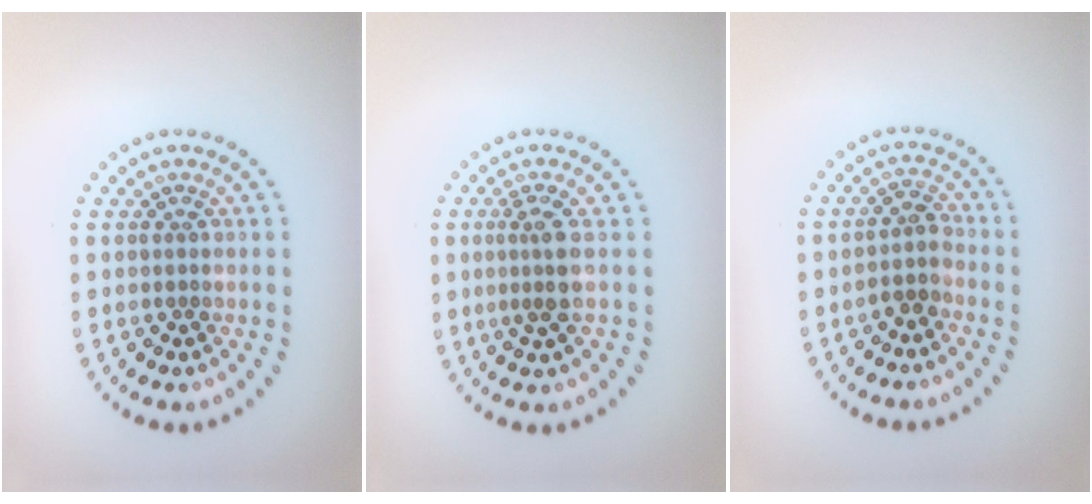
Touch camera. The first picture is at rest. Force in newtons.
{"total": 2.2, "press": 1.8, "slide": 1.3}
{"total": 2.0, "press": 1.6, "slide": 1.2}